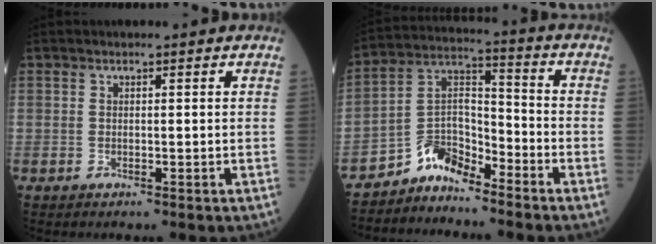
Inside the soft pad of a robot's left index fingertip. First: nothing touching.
{"total": 6.4, "force": [-5.9, 1.8, 1.4], "torque": [-0.023, 0.028, -0.117]}